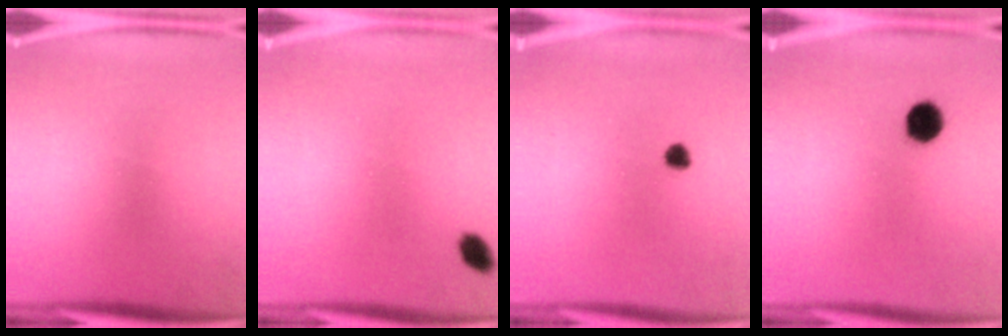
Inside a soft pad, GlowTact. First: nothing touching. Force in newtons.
{"total": 2.5}
{"total": 1.9}
{"total": 5.3}